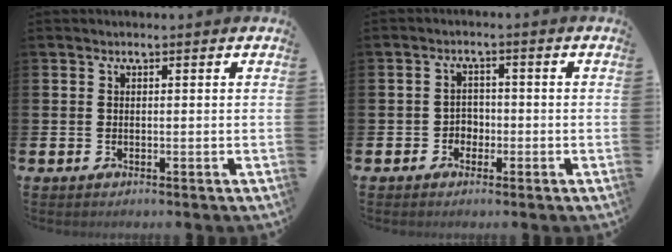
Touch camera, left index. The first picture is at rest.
{"total": 2.3, "force": [-1.2, 1.9, 0.5], "torque": [-0.012, 0.006, -0.029]}